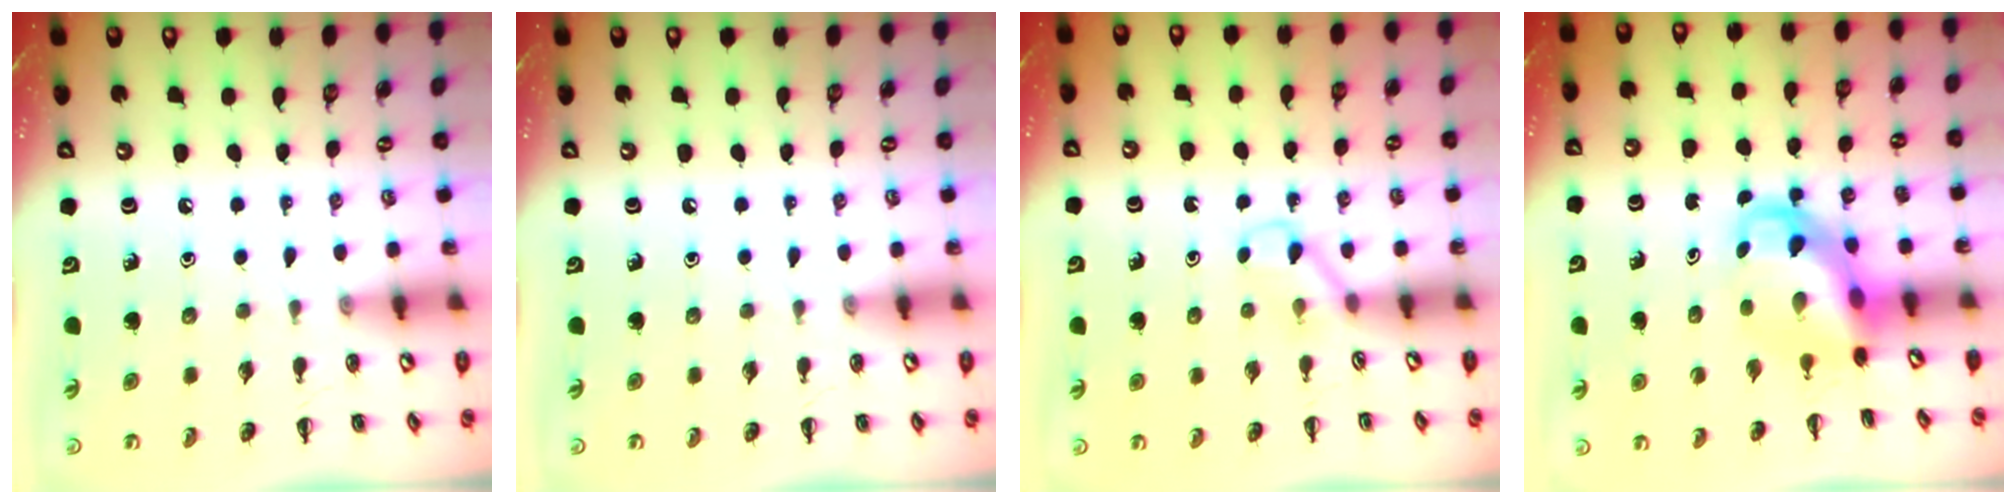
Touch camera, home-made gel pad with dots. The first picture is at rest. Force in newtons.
{"total": 0.0}
{"total": 2.5, "press": 2.3, "slide": 0.9}
{"total": 5.0, "press": 4.9, "slide": 0.5}